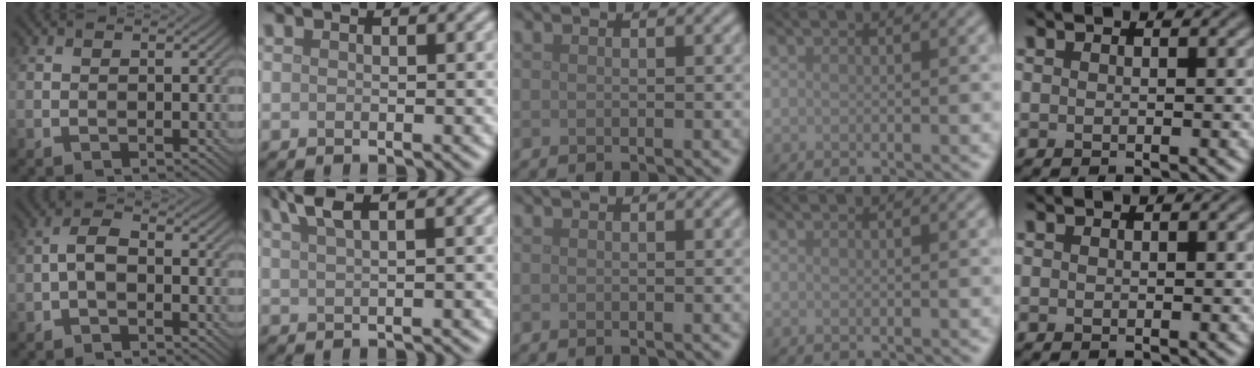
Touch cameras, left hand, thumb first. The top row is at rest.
{"thumb": {"total": 3.0, "force": [-1.0, 1.5, 2.4], "torque": [-0.046, 0.010, -0.026]}, "index": {"total": 2.9, "force": [1.8, 0.8, 2.2], "torque": [-0.029, 0.010, 0.033]}}